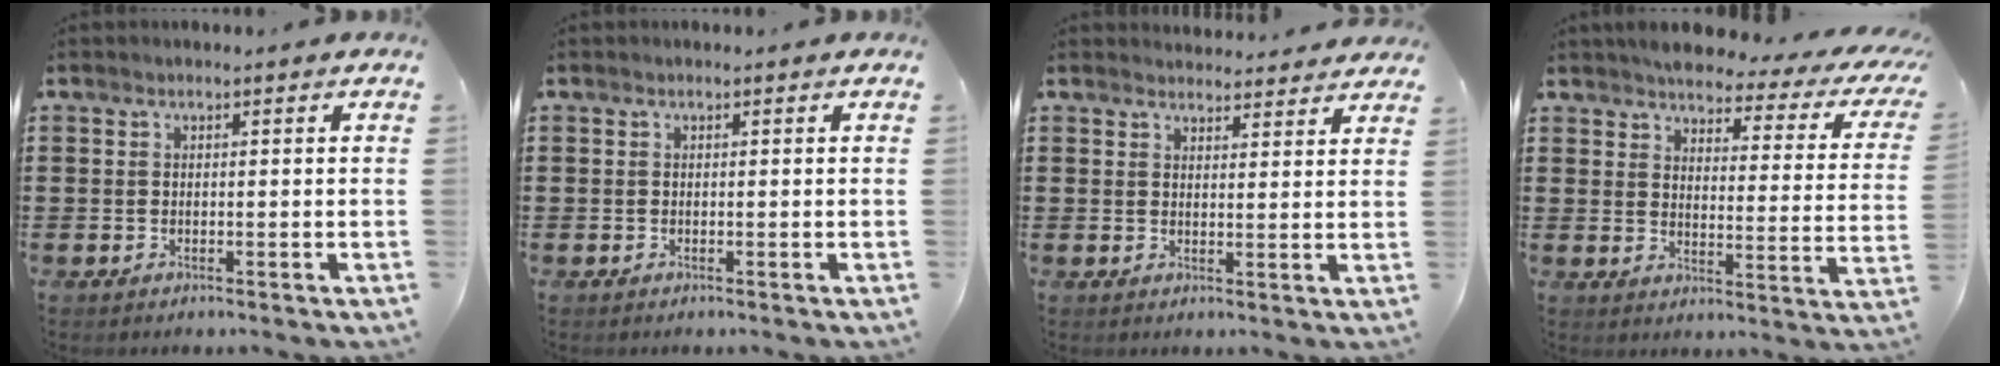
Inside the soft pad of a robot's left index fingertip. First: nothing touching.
{"total": 0.0}
{"total": 3.0, "force": [3.0, 0.4, 0.0], "torque": [-0.002, -0.014, 0.054]}
{"total": 3.8, "force": [3.4, 0.6, 1.5], "torque": [-0.052, -0.024, 0.052]}